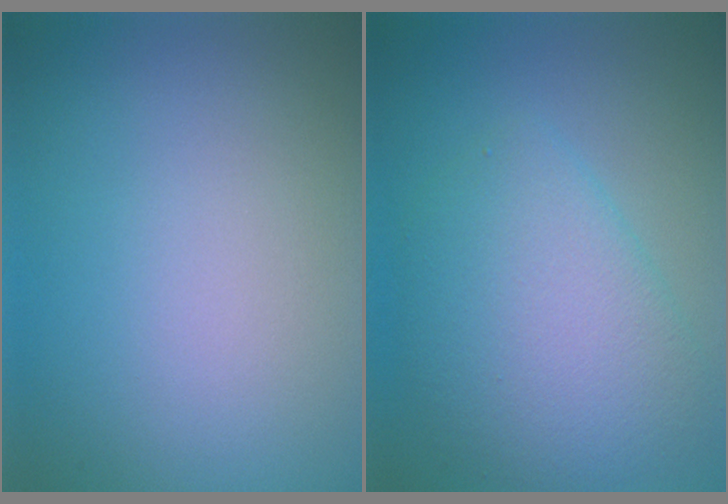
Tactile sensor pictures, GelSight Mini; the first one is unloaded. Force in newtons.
{"total": 5.9, "press": 5.9, "slide": 0.1}